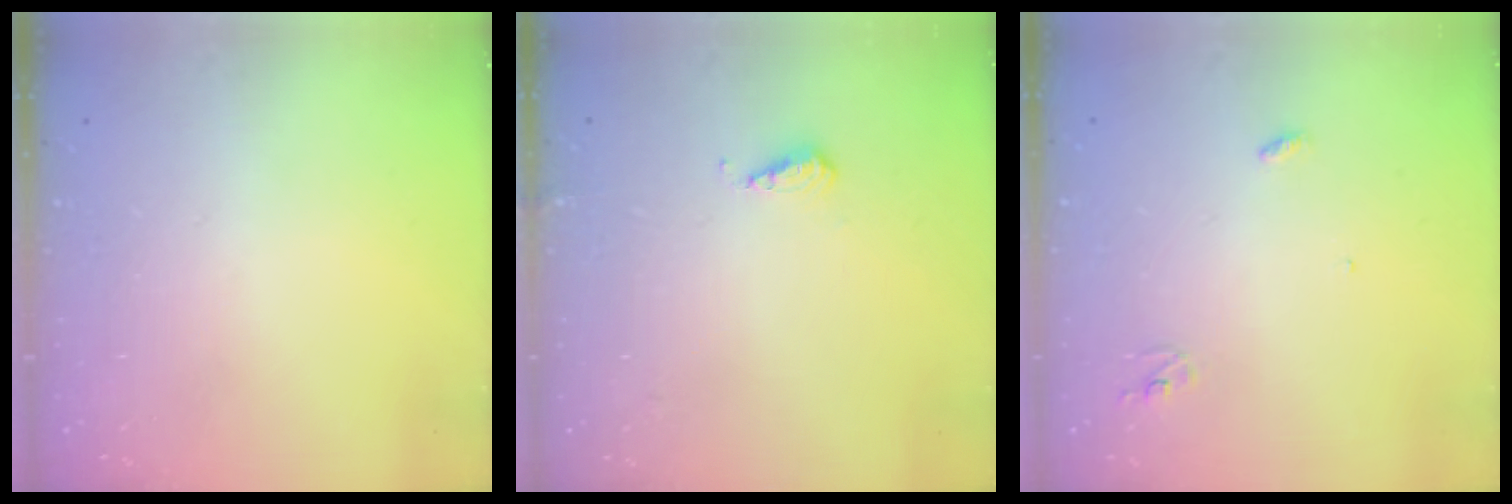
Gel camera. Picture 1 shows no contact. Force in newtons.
{"total": 3.7, "press": 3.6, "slide": 1.0}
{"total": 2.9, "press": 2.9, "slide": 0.2}